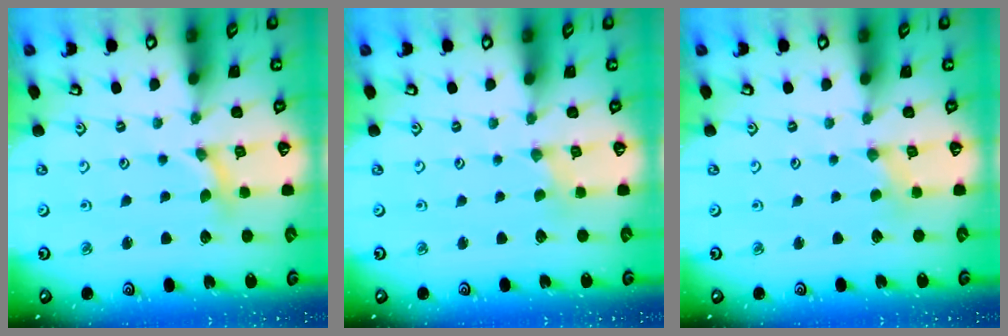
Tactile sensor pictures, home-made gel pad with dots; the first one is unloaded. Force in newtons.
{"total": 0.0}
{"total": 0.0}